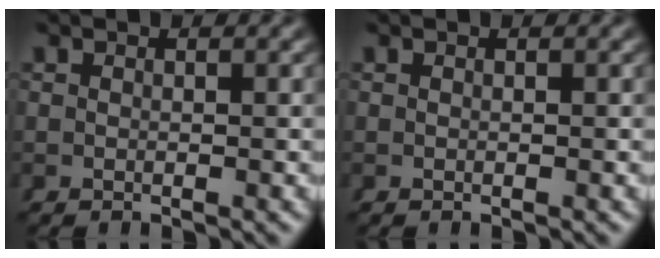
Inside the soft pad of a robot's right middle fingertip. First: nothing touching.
{"total": 0.0}